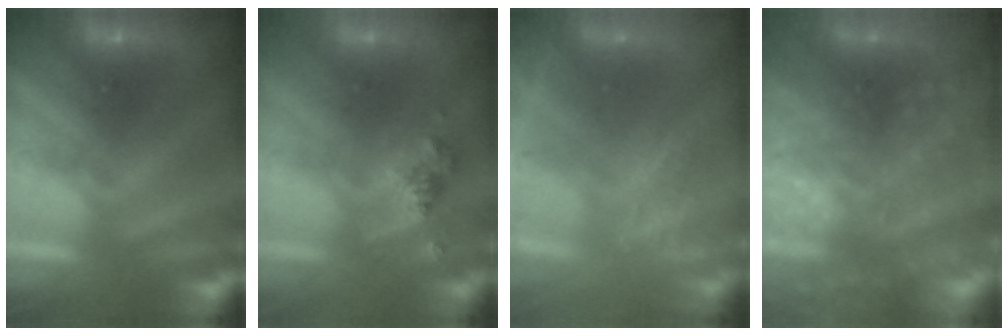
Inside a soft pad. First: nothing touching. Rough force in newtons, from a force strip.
{"total": 2.4}
{"total": 2.6}
{"total": 9.0}